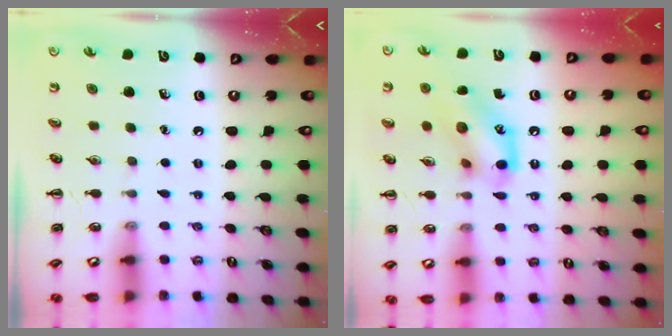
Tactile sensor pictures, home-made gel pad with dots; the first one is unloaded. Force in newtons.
{"total": 14.1, "press": 14.0, "slide": 1.1}